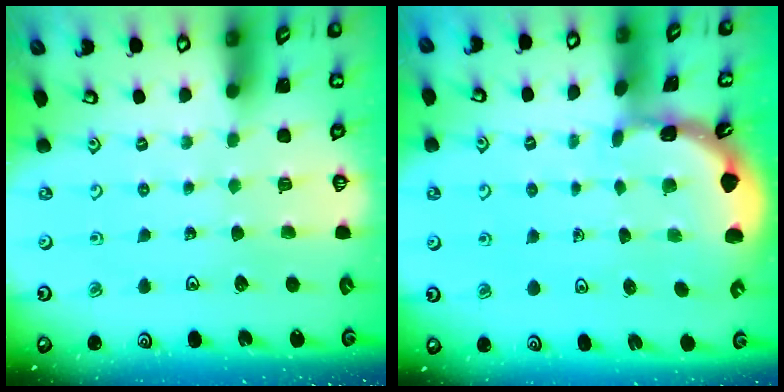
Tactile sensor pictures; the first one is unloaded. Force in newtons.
{"total": 1.6, "press": 1.6, "slide": 0.2}